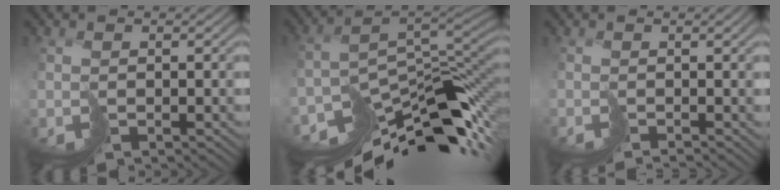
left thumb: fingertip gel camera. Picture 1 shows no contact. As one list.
[{"total": 12.9, "force": [-8.6, 4.4, 8.5], "torque": [-0.138, -0.010, -0.133]}, {"total": 2.3, "force": [-1.1, -0.4, 1.9], "torque": [-0.008, -0.004, -0.016]}]